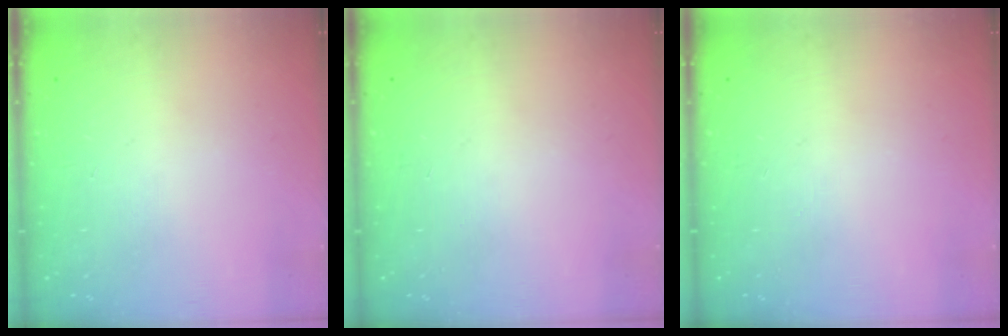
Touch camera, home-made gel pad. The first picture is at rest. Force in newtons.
{"total": 0.0}
{"total": 0.0}